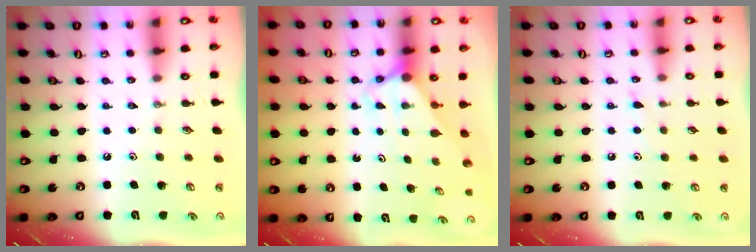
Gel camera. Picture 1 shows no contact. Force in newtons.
{"total": 3.0, "press": 3.0, "slide": 0.0}
{"total": 6.7, "press": 6.6, "slide": 0.7}